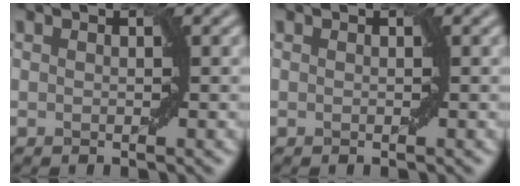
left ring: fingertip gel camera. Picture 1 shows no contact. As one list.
[{"total": 0.0}]